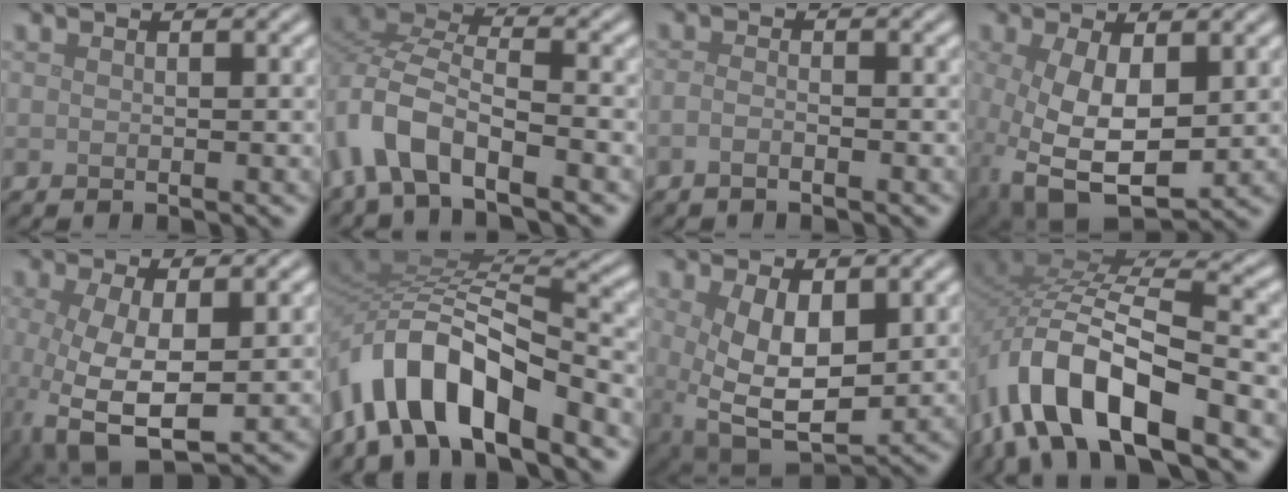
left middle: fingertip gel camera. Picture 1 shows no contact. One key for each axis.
{"total": 7.4, "fx": -4.4, "fy": 3.2, "fz": 5.0, "tx": -0.101, "ty": 0.006, "tz": -0.096}
{"total": 1.1, "fx": -0.8, "fy": 0.3, "fz": 0.7, "tx": -0.017, "ty": 0.000, "tz": -0.018}
{"total": 8.0, "fx": -1.0, "fy": 4.4, "fz": 6.6, "tx": -0.154, "ty": -0.026, "tz": -0.005}
{"total": 7.4, "fx": -1.2, "fy": 3.4, "fz": 6.5, "tx": -0.153, "ty": -0.022, "tz": -0.012}
{"total": 10.3, "fx": -5.7, "fy": 4.3, "fz": 7.4, "tx": -0.123, "ty": 0.015, "tz": -0.114}
{"total": 7.2, "fx": 0.8, "fy": 3.7, "fz": 6.1, "tx": -0.130, "ty": -0.017, "tz": 0.022}
{"total": 12.6, "fx": -6.1, "fy": 5.5, "fz": 9.6, "tx": -0.186, "ty": -0.003, "tz": -0.115}